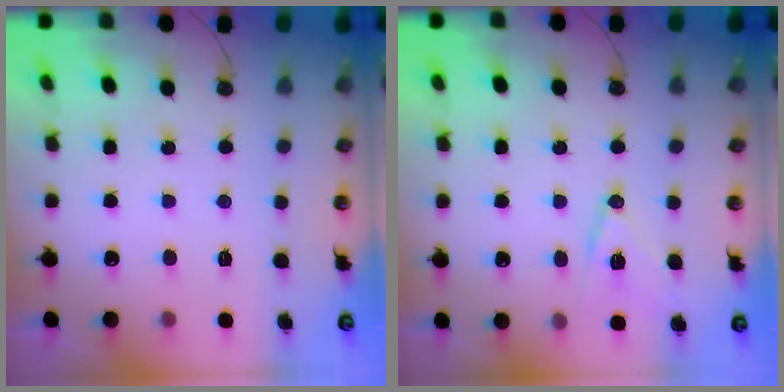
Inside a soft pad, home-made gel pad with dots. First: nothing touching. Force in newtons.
{"total": 11.5, "press": 11.0, "slide": 3.3}